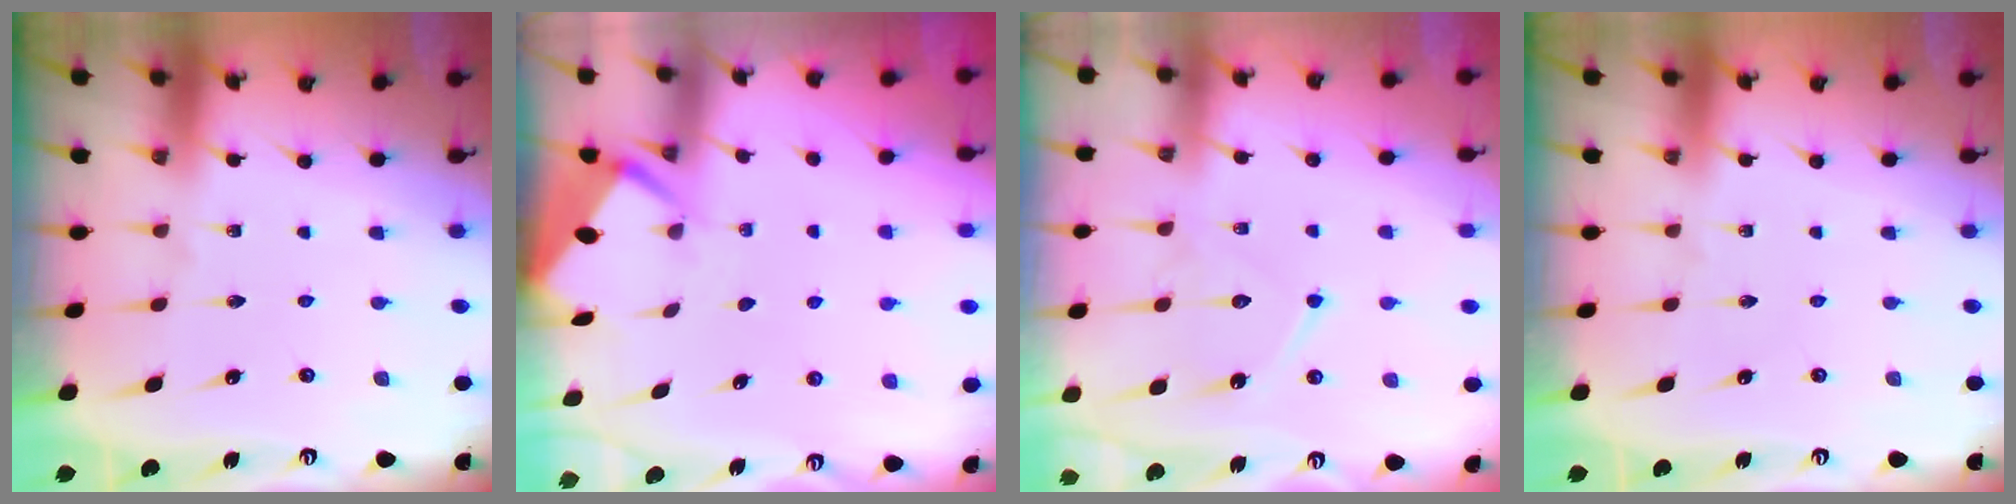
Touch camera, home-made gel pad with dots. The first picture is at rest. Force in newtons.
{"total": 2.8, "press": 2.8, "slide": 0.3}
{"total": 11.6, "press": 11.6, "slide": 0.9}
{"total": 0.0}